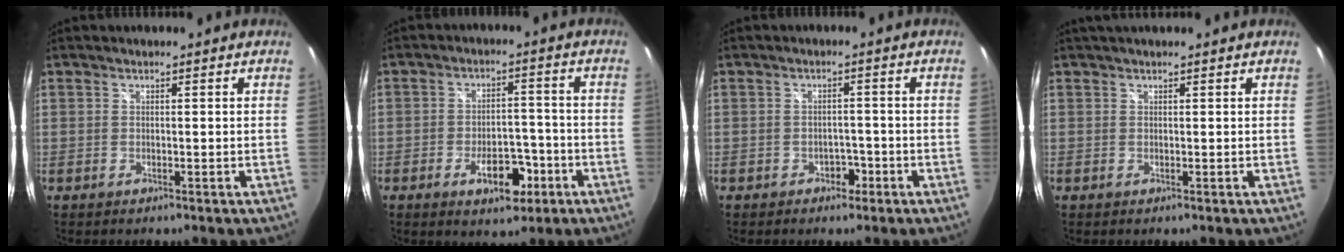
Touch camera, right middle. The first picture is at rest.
{"total": 7.9, "force": [-3.9, 4.1, 5.5], "torque": [-0.097, 0.004, -0.048]}
{"total": 2.5, "force": [-1.5, 1.8, 0.7], "torque": [-0.014, 0.003, -0.020]}
{"total": 2.4, "force": [2.0, 0.1, 1.4], "torque": [-0.028, 0.008, 0.024]}